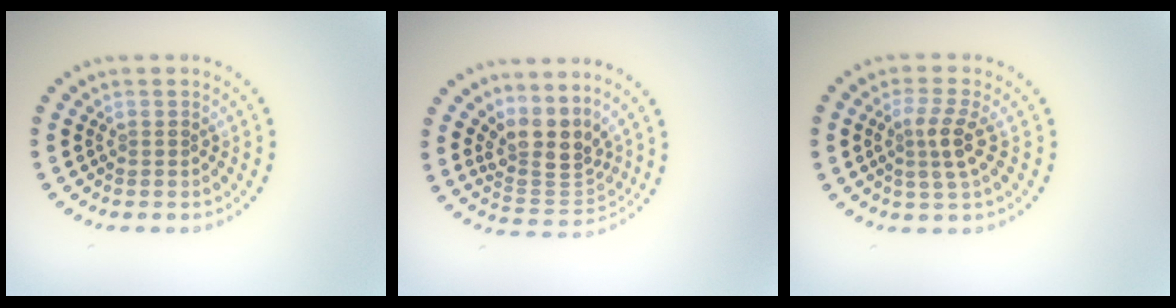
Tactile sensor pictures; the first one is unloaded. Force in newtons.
{"total": 3.9, "press": 2.9, "slide": 2.5}
{"total": 2.6, "press": 2.3, "slide": 1.3}